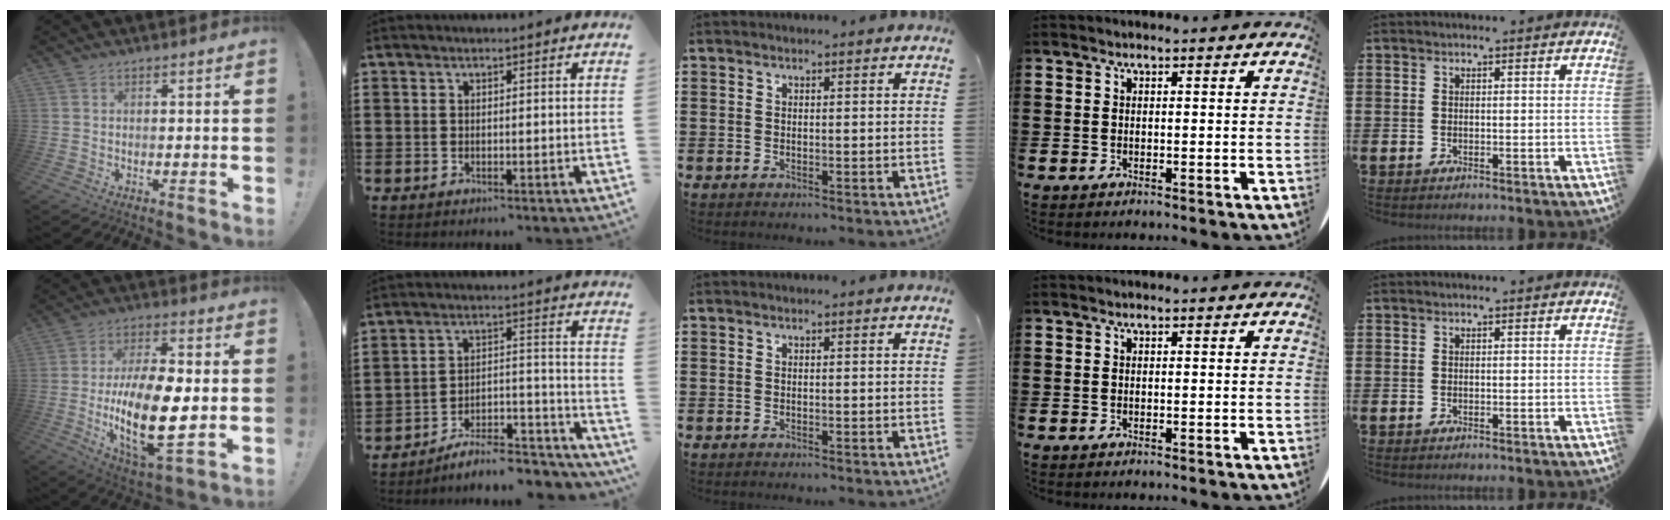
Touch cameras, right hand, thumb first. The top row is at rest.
{"thumb": {"total": 20.8, "force": [-2.5, 8.7, 18.7], "torque": [-0.351, -0.008, -0.041]}, "index": {"total": 7.6, "force": [-6.8, 1.2, 3.1], "torque": [-0.031, 0.017, -0.125]}}